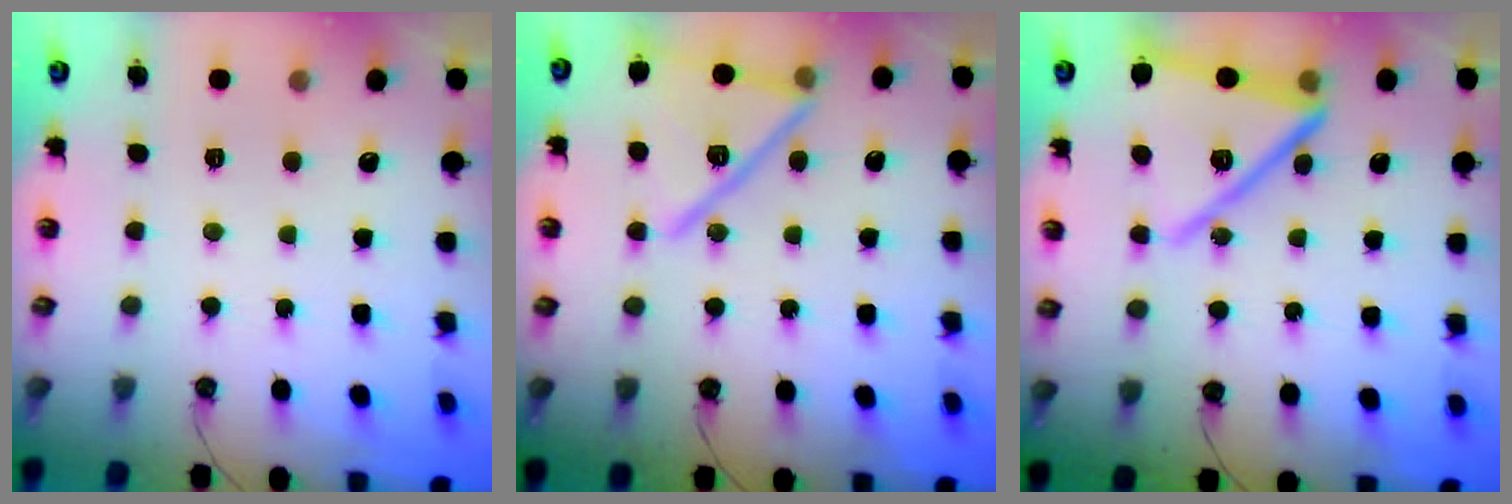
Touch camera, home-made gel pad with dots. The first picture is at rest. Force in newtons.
{"total": 17.6, "press": 15.8, "slide": 7.7}
{"total": 17.9, "press": 17.7, "slide": 2.6}